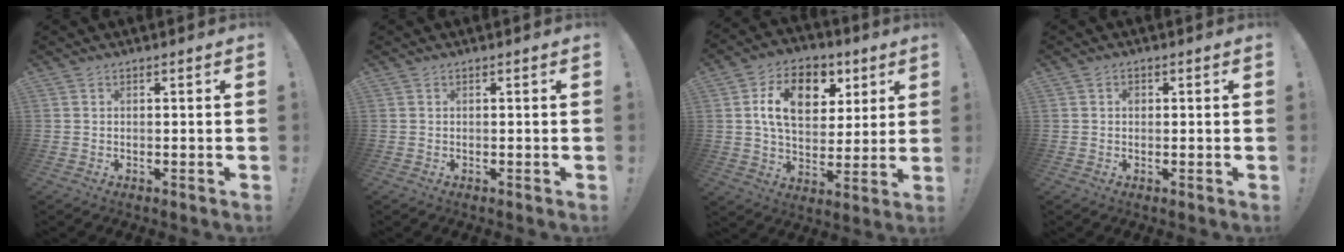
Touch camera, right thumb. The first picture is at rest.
{"total": 0.0}
{"total": 15.5, "force": [5.6, 10.4, 10.0], "torque": [-0.151, -0.012, 0.103]}
{"total": 1.0, "force": [-0.1, 0.9, 0.4], "torque": [-0.009, 0.004, -0.003]}